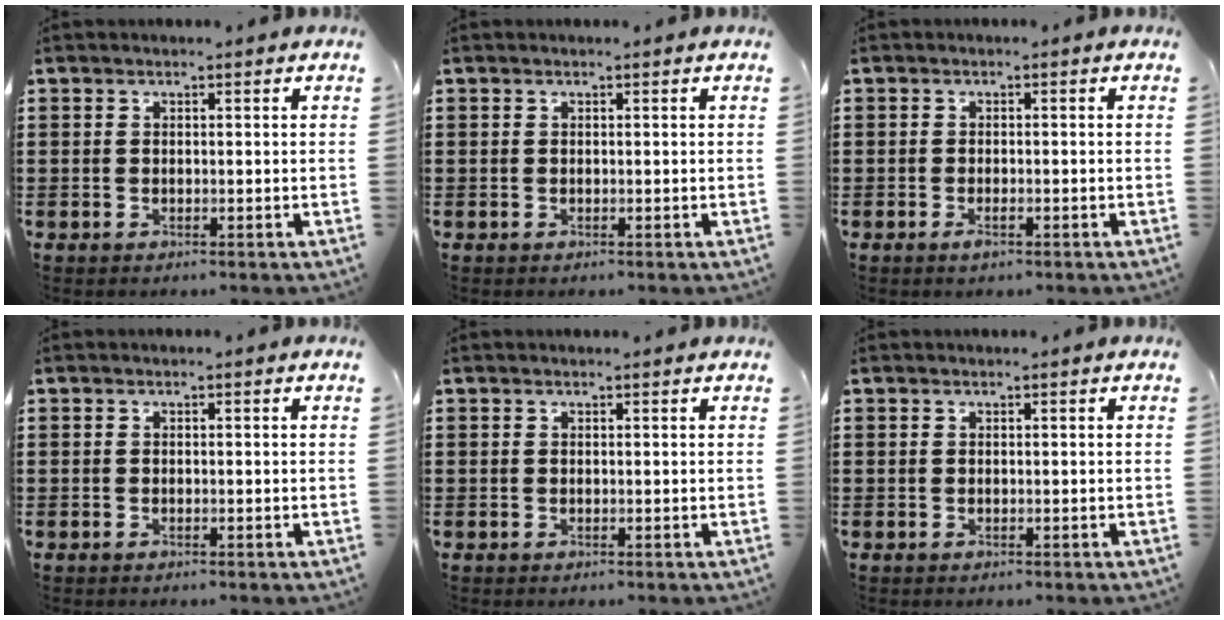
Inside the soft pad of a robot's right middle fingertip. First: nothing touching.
{"total": 0.0}
{"total": 1.3, "force": [-0.6, 0.4, 1.1], "torque": [-0.029, -0.006, -0.013]}
{"total": 0.0}
{"total": 0.0}
{"total": 0.0}